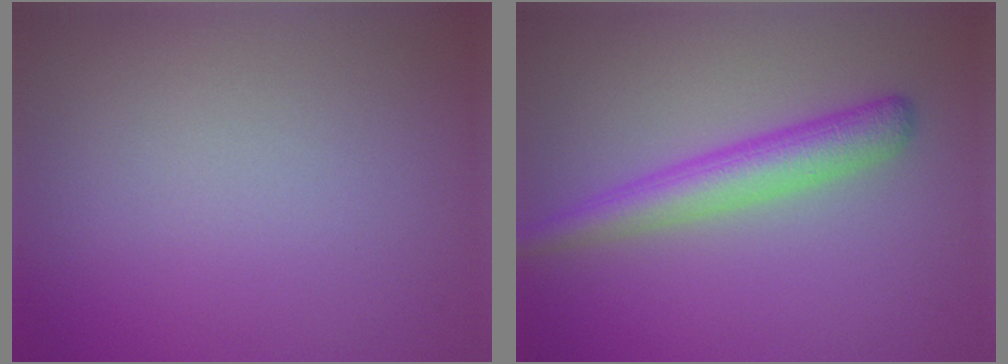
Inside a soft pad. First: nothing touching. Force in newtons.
{"total": 3.7, "press": 3.7, "slide": 0.1}